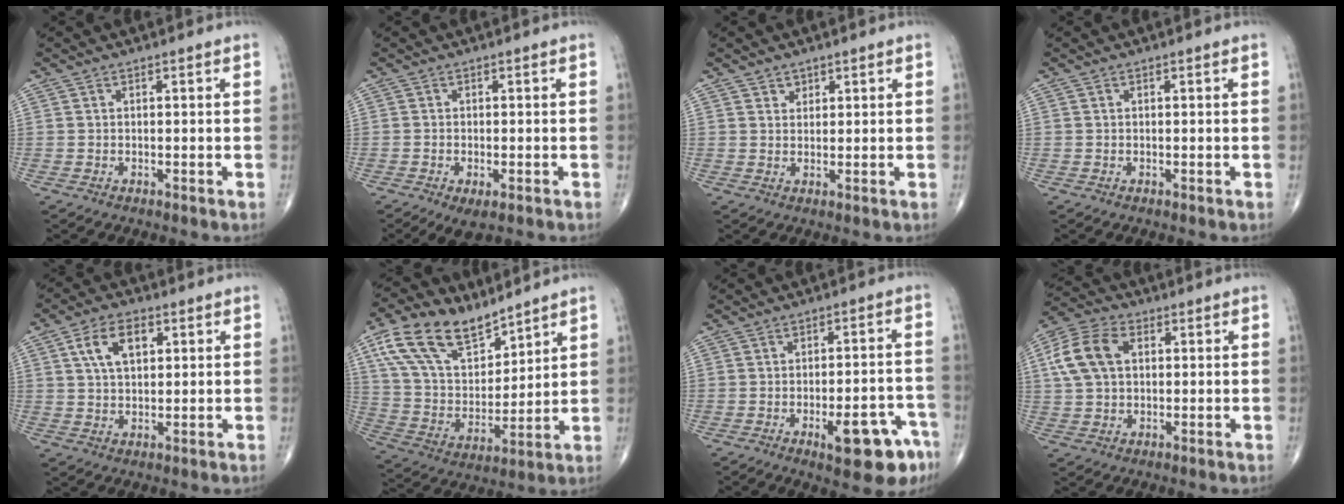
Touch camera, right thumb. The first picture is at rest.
{"total": 4.0, "force": [-2.0, 1.7, 3.0], "torque": [-0.055, -0.004, -0.029]}
{"total": 1.8, "force": [1.3, 1.3, 0.3], "torque": [0.014, -0.007, 0.016]}
{"total": 0.0}
{"total": 7.9, "force": [2.9, 4.5, 5.8], "torque": [-0.090, -0.001, 0.051]}
{"total": 17.7, "force": [11.5, 8.9, 9.9], "torque": [-0.157, -0.041, 0.227]}
{"total": 11.7, "force": [-6.0, 3.9, 9.2], "torque": [-0.100, 0.032, -0.073]}
{"total": 10.8, "force": [2.5, 7.3, 7.6], "torque": [-0.149, 0.018, 0.040]}